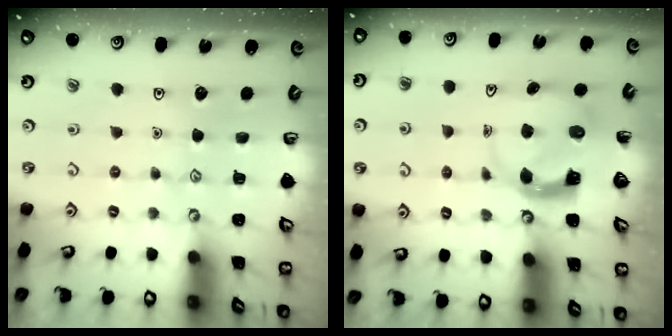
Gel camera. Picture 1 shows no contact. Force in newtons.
{"total": 3.7, "press": 3.7, "slide": 0.6}